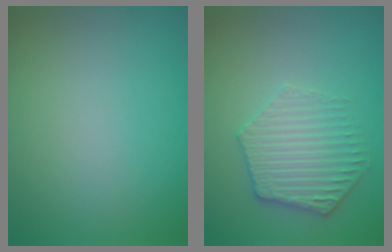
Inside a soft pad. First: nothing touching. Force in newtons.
{"total": 3.5, "press": 3.4, "slide": 0.4}